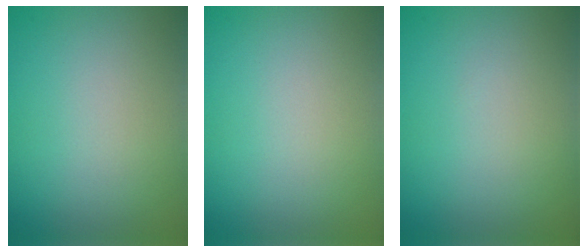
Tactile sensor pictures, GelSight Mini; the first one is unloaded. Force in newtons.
{"total": 0.0}
{"total": 0.0}